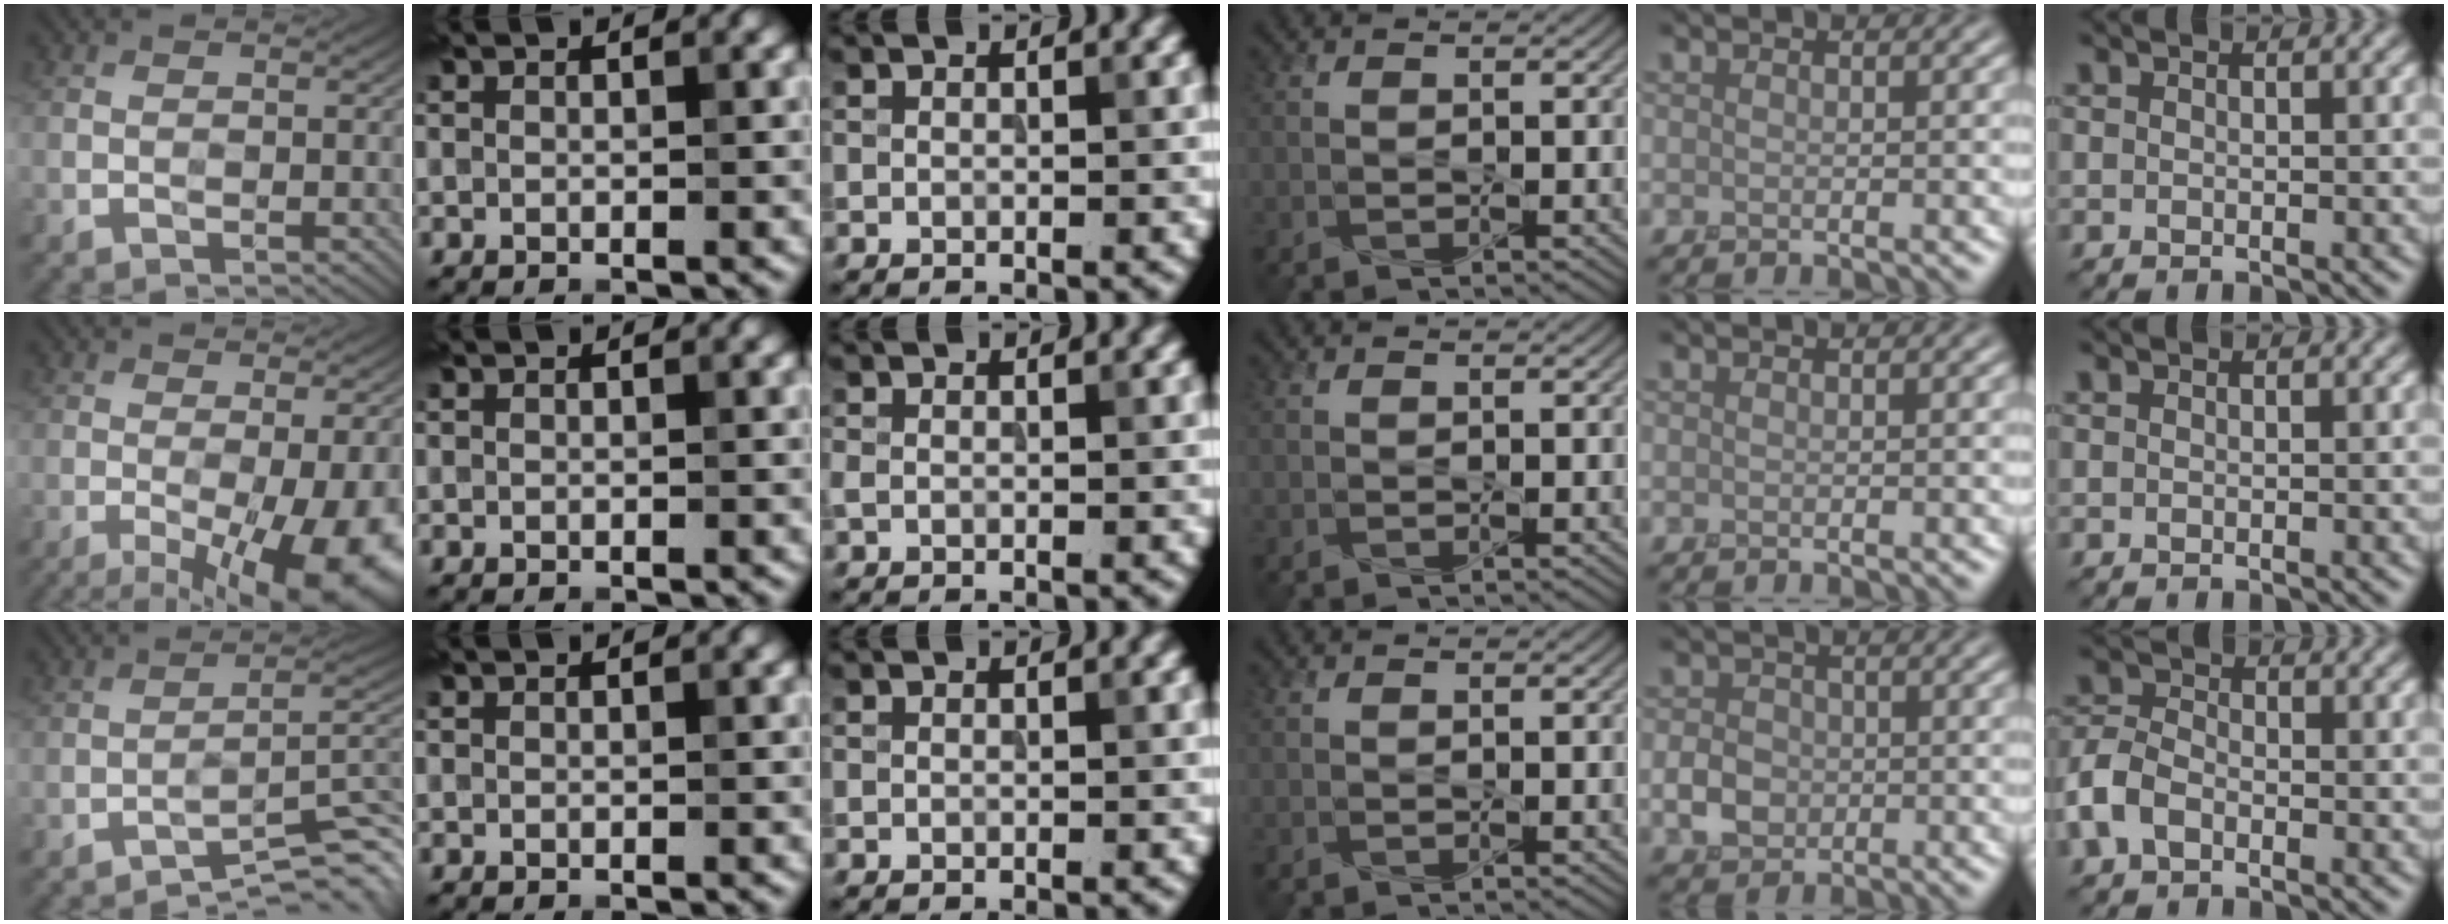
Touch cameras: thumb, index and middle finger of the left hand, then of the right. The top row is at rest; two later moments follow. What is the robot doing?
{"motion": "press", "object": "syringe"}